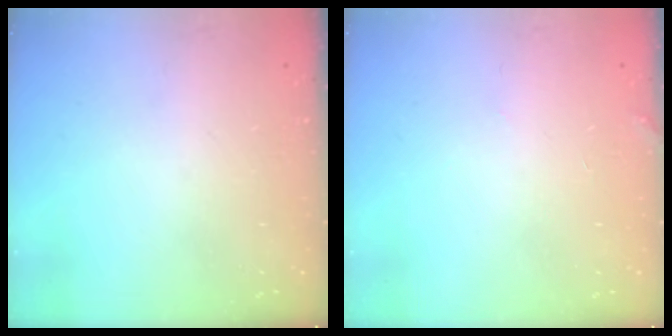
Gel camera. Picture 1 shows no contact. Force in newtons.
{"total": 1.9, "press": 1.9, "slide": 0.2}